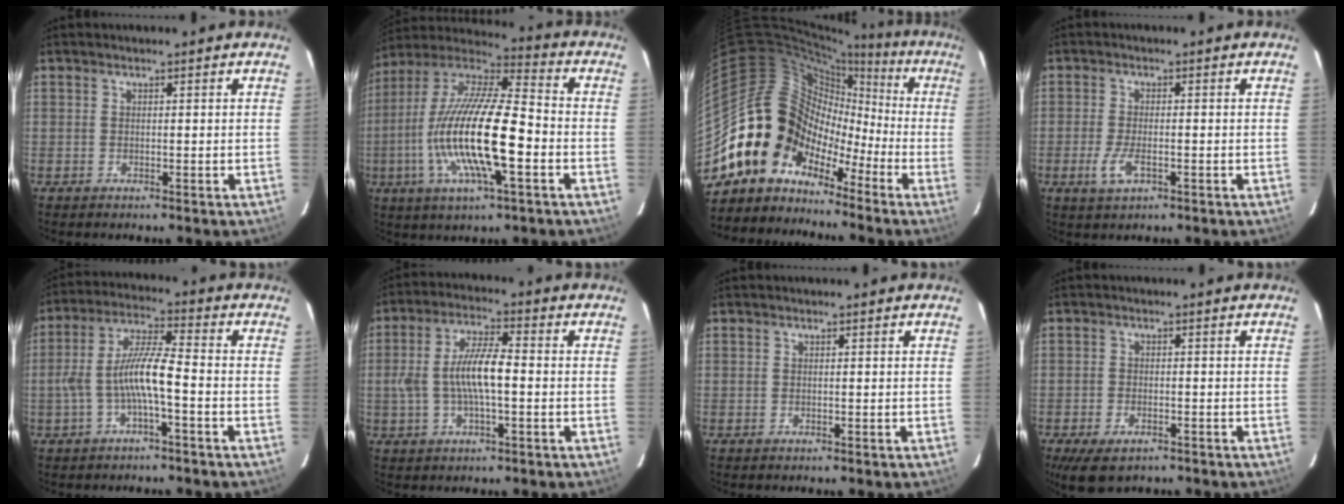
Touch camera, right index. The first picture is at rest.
{"total": 21.1, "force": [-4.7, 5.0, 19.9], "torque": [-0.381, -0.017, -0.094]}
{"total": 14.7, "force": [-7.9, 11.7, 4.0], "torque": [-0.081, 0.035, -0.163]}
{"total": 4.7, "force": [-1.9, 1.7, 3.9], "torque": [-0.089, -0.008, -0.035]}
{"total": 8.9, "force": [-2.6, 1.1, 8.5], "torque": [-0.182, 0.011, -0.044]}
{"total": 9.6, "force": [-0.8, 2.7, 9.2], "torque": [-0.182, 0.008, -0.012]}
{"total": 0.0}
{"total": 6.7, "force": [-4.4, 3.4, 3.7], "torque": [-0.089, -0.020, -0.074]}